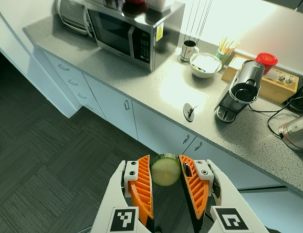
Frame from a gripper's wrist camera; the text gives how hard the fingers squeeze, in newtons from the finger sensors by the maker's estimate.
{"total": 9.8, "left": 10.3, "right": 9.4}